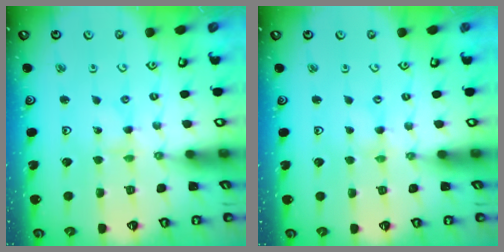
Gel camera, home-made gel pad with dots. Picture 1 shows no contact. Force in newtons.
{"total": 0.0}